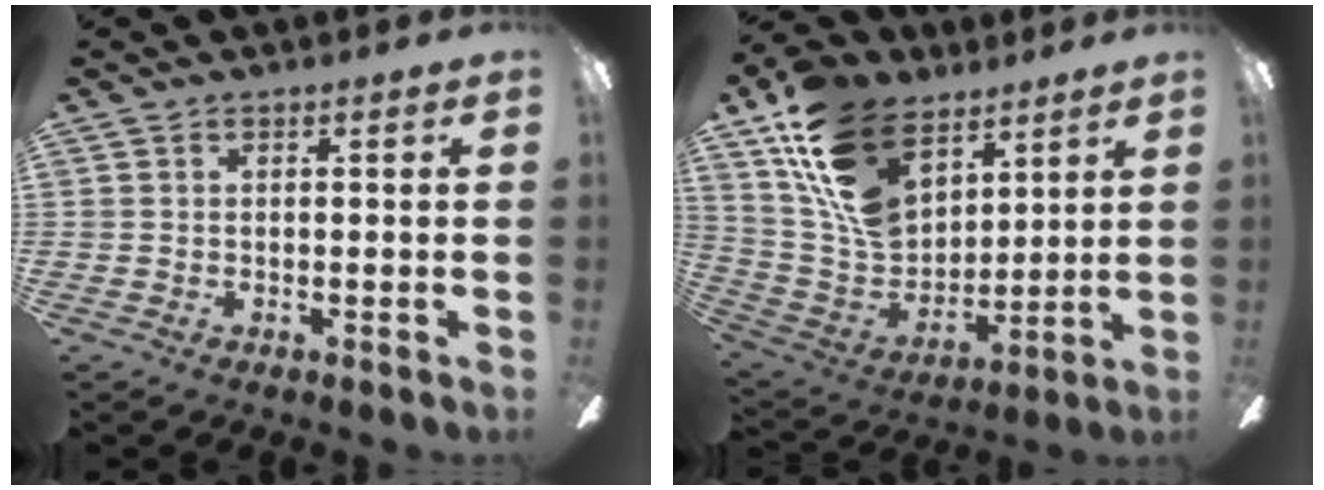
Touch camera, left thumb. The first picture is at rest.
{"total": 19.2, "force": [11.4, 11.9, 9.8], "torque": [-0.202, -0.049, 0.218]}